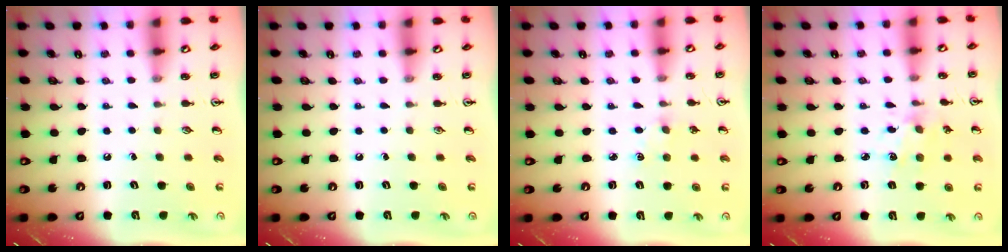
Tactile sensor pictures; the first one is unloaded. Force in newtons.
{"total": 0.0}
{"total": 1.7, "press": 1.6, "slide": 0.3}
{"total": 3.6, "press": 3.6, "slide": 0.4}